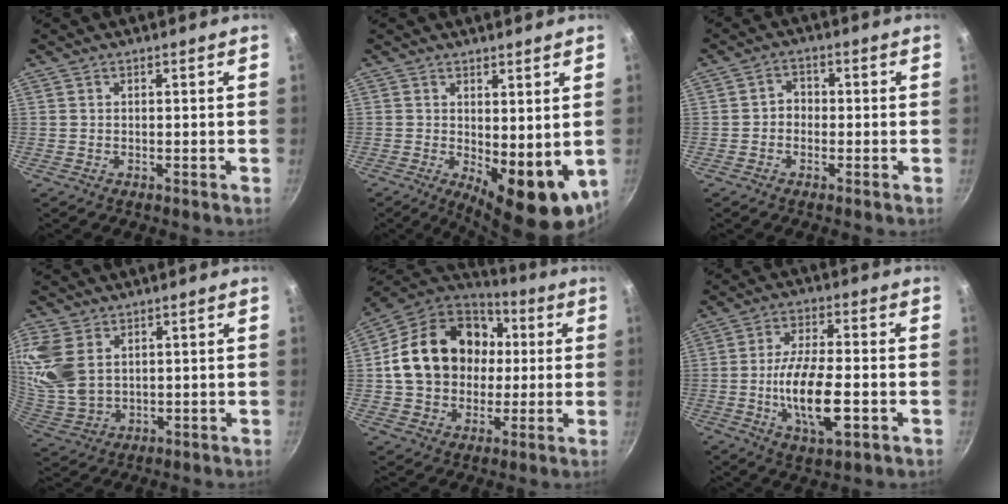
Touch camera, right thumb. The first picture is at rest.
{"total": 11.0, "force": [-0.2, 4.9, 9.9], "torque": [-0.108, -0.017, 0.012]}
{"total": 2.9, "force": [-0.7, 2.5, 1.4], "torque": [-0.005, 0.014, -0.018]}
{"total": 13.0, "force": [4.6, 8.8, 8.4], "torque": [-0.175, -0.017, 0.104]}
{"total": 22.6, "force": [2.4, 17.9, 13.6], "torque": [-0.220, 0.034, 0.042]}
{"total": 13.5, "force": [-3.2, 5.0, 12.1], "torque": [-0.217, 0.009, -0.058]}